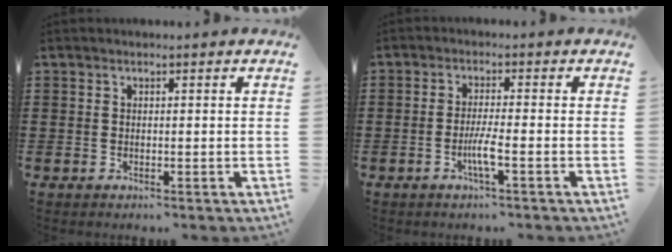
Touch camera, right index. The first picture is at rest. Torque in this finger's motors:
{"motor_torque": [1.37, -0.34, 0.45, 0.11]}